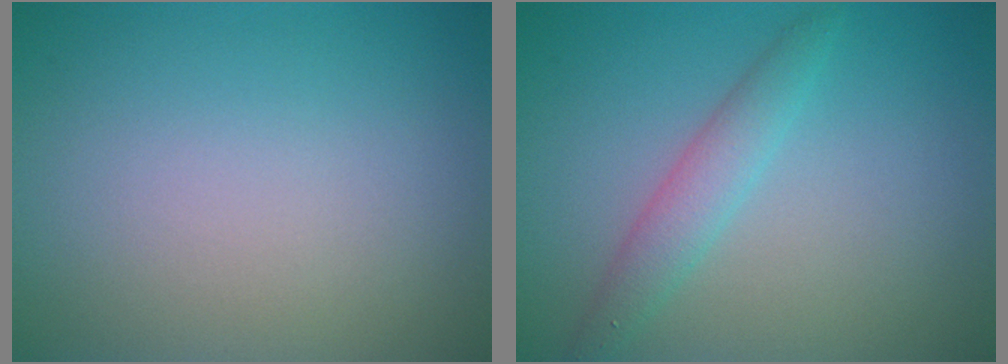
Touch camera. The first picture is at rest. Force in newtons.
{"total": 2.4, "press": 2.4, "slide": 0.1}